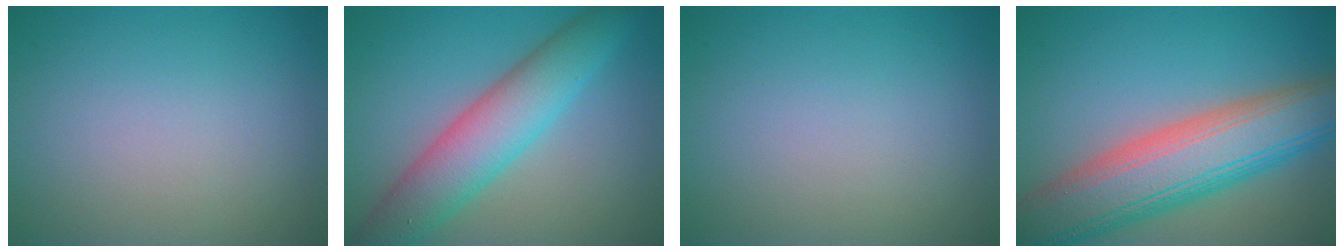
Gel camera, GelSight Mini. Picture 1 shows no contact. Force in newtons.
{"total": 7.0, "press": 7.0, "slide": 0.2}
{"total": 0.0}
{"total": 10.8, "press": 10.7, "slide": 0.7}